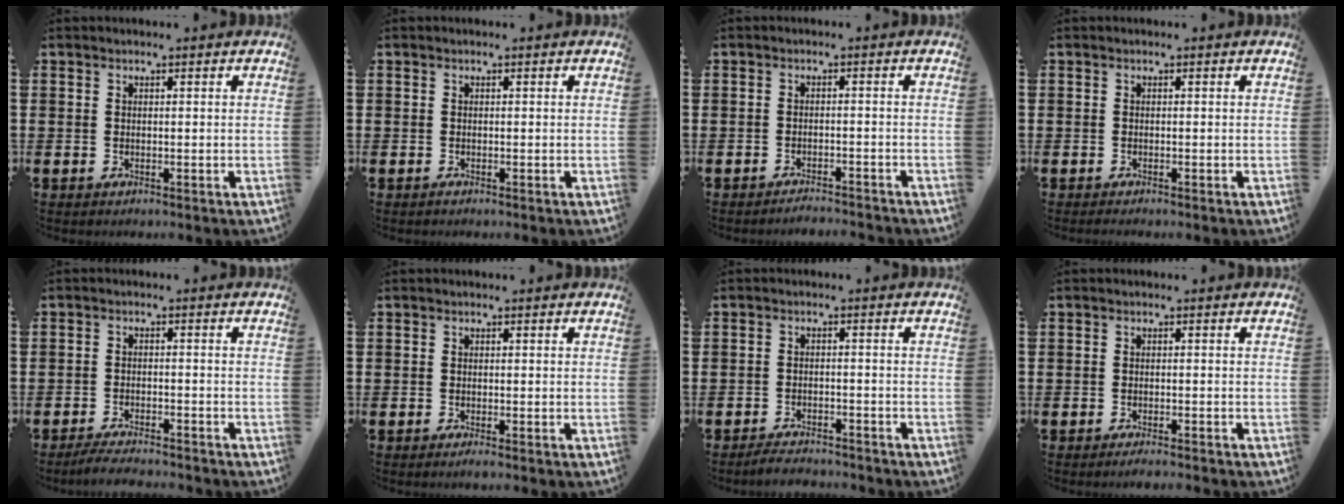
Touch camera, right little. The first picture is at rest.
{"total": 0.0}
{"total": 1.7, "force": [-1.6, -0.1, 0.2], "torque": [-0.005, 0.004, -0.033]}
{"total": 0.0}
{"total": 2.4, "force": [-2.4, 0.0, 0.4], "torque": [-0.009, 0.005, -0.049]}
{"total": 0.6, "force": [-0.3, 0.0, 0.5], "torque": [-0.008, -0.002, -0.006]}
{"total": 2.2, "force": [-2.2, 0.1, 0.0], "torque": [-0.006, 0.004, -0.047]}
{"total": 1.0, "force": [-0.9, 0.0, 0.5], "torque": [-0.008, -0.003, -0.017]}